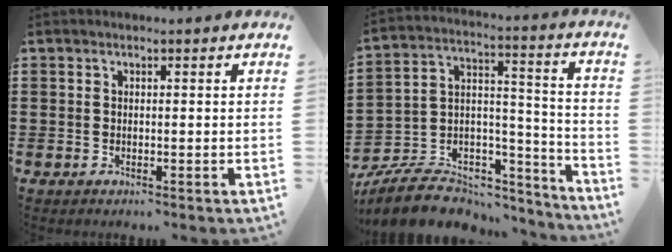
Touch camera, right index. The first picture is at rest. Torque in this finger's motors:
{"motor_torque": [-1.03, 0.74, -0.67, -0.21]}